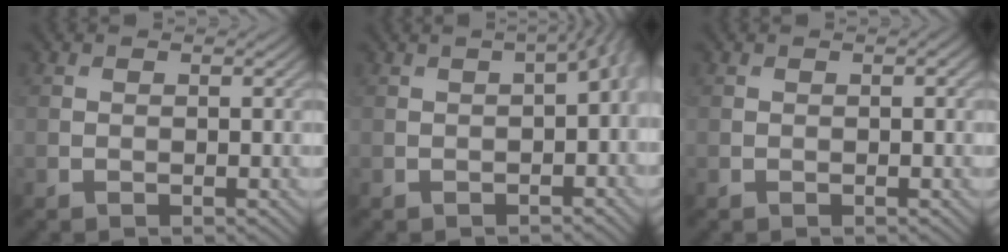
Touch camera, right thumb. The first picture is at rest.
{"total": 4.8, "force": [-0.4, 2.1, 4.3], "torque": [-0.052, -0.002, 0.001]}
{"total": 0.6, "force": [0.1, 0.2, 0.6], "torque": [-0.008, 0.001, 0.002]}